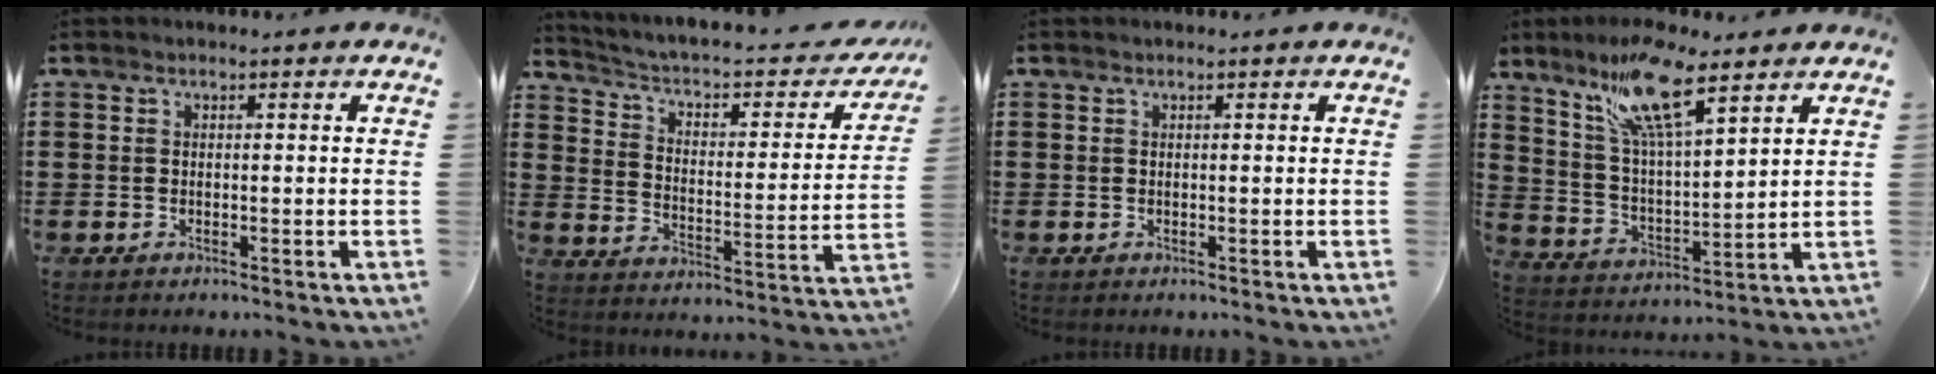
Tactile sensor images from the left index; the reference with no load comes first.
{"total": 3.4, "force": [2.2, 1.1, 2.3], "torque": [-0.058, -0.024, 0.027]}
{"total": 0.0}
{"total": 11.2, "force": [8.1, 2.5, 7.4], "torque": [-0.156, -0.022, 0.145]}